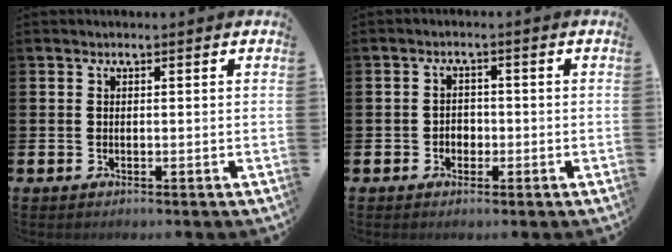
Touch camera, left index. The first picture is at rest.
{"total": 2.0, "force": [-0.8, 1.7, 0.7], "torque": [-0.007, 0.001, -0.021]}